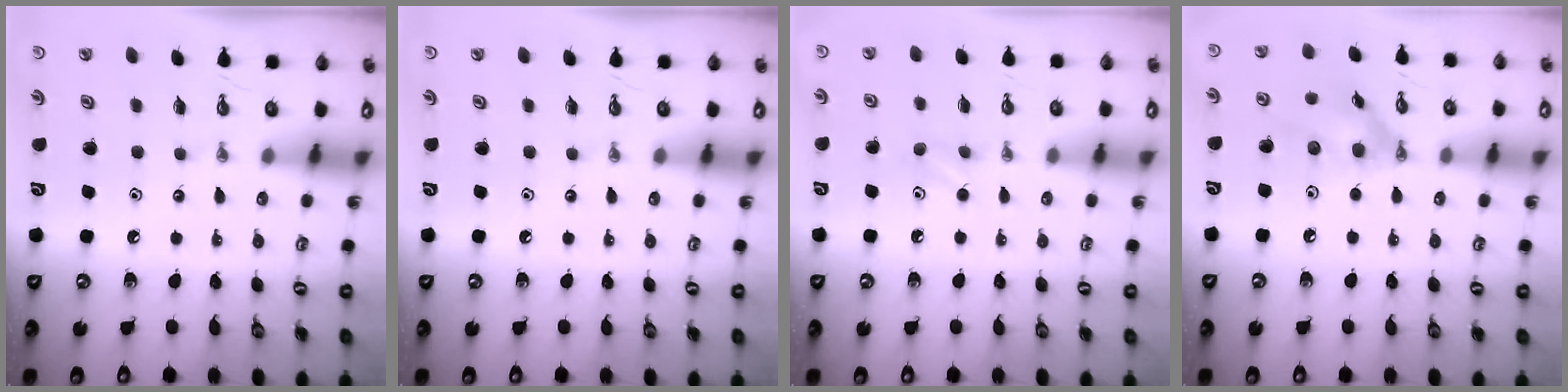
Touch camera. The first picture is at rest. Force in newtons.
{"total": 0.0}
{"total": 3.8, "press": 3.7, "slide": 0.5}
{"total": 10.9, "press": 10.7, "slide": 1.8}